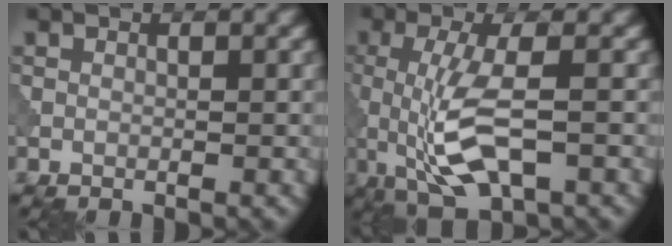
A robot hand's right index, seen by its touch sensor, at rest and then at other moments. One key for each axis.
{"total": 6.5, "fx": -1.1, "fy": 2.1, "fz": 6.1, "tx": -0.129, "ty": -0.008, "tz": -0.019}